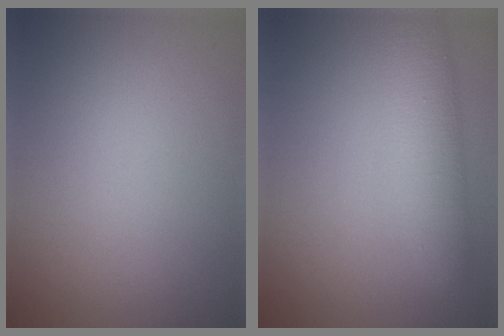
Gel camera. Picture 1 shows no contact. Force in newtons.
{"total": 4.2, "press": 4.2, "slide": 0.2}